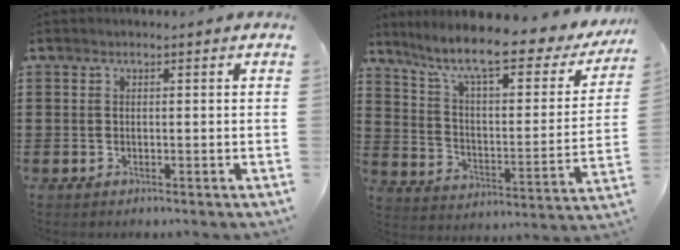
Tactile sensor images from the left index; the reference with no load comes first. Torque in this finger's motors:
{"motor_torque": [2.14, 0.00, 0.94, 0.21]}